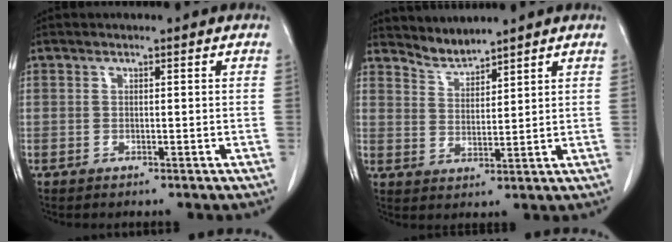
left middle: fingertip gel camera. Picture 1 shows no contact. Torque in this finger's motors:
{"motor_torque": [-0.24, -0.45, -0.15, -0.02]}